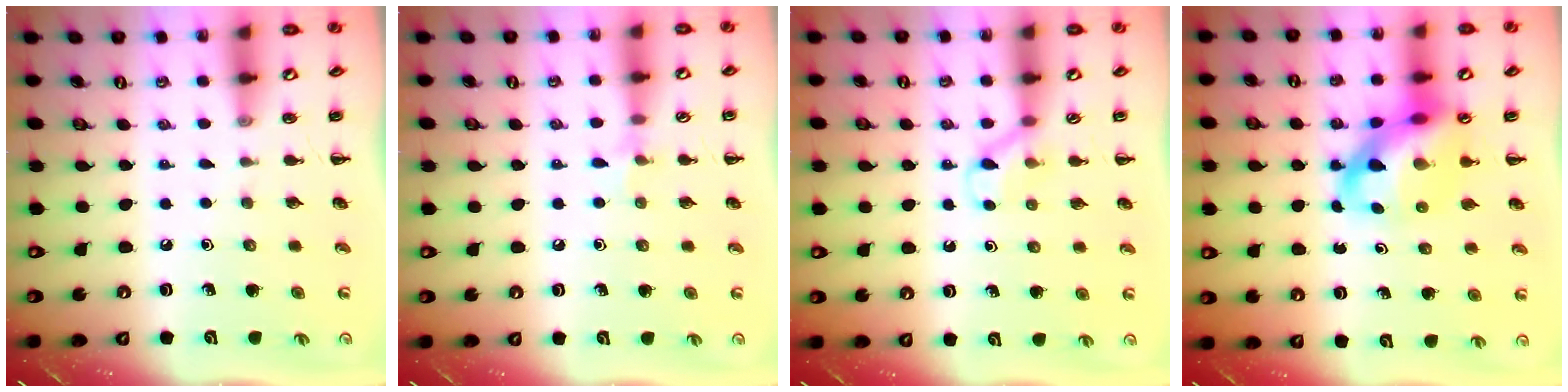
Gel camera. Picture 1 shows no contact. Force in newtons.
{"total": 5.3, "press": 5.0, "slide": 1.9}
{"total": 4.9, "press": 4.6, "slide": 1.6}
{"total": 12.2, "press": 11.7, "slide": 3.2}